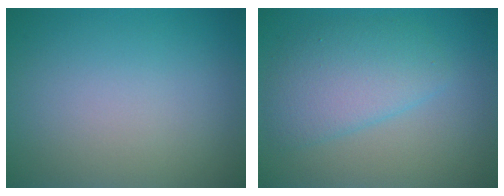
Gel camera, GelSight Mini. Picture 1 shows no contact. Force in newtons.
{"total": 4.3, "press": 4.3, "slide": 0.1}